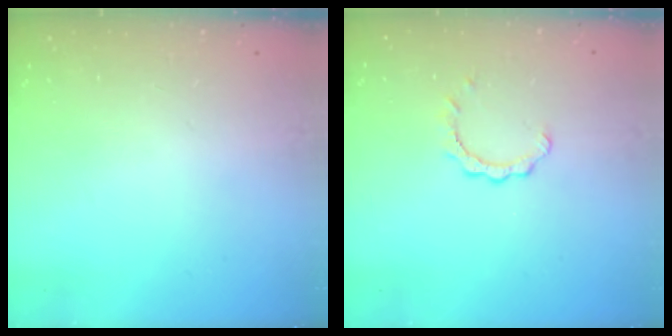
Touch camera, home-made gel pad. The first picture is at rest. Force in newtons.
{"total": 2.9, "press": 2.9, "slide": 0.3}